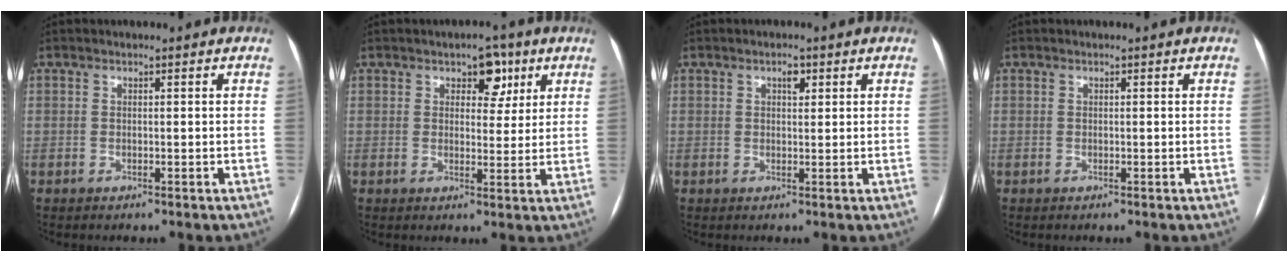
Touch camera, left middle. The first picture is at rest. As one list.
[{"total": 4.7, "force": [2.5, 2.8, 2.8], "torque": [-0.027, 0.007, 0.033]}, {"total": 1.7, "force": [0.8, 0.8, 1.2], "torque": [-0.020, 0.003, 0.013]}, {"total": 0.0}]